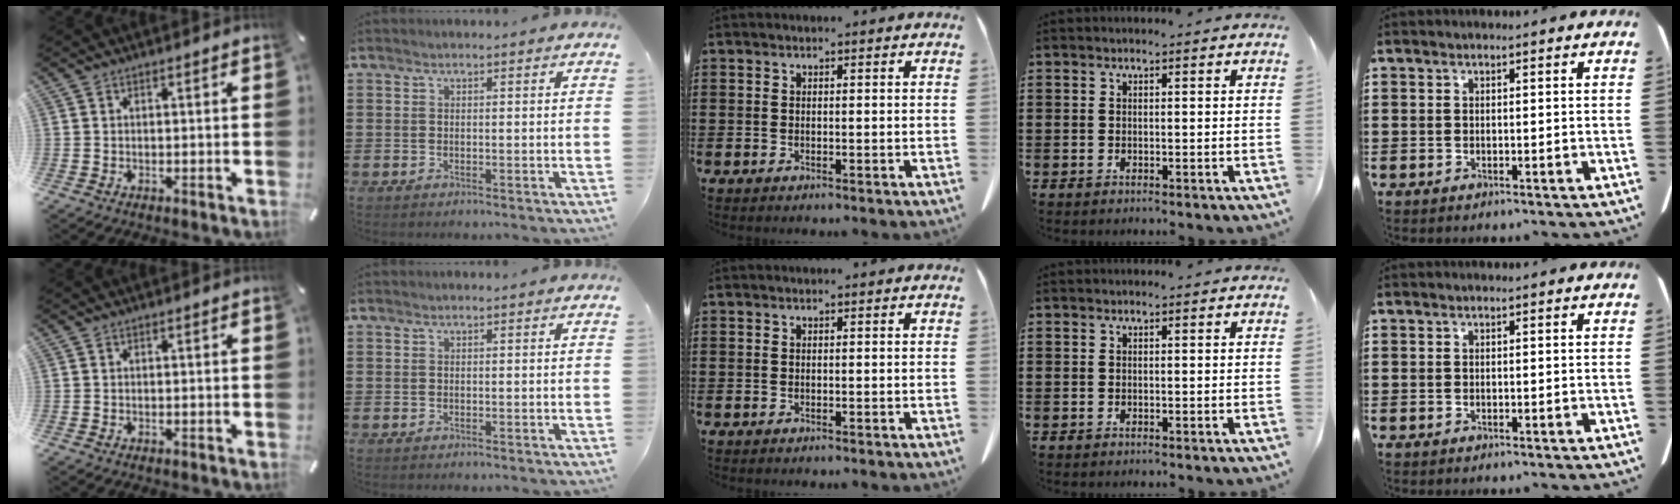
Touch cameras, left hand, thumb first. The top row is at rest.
{}